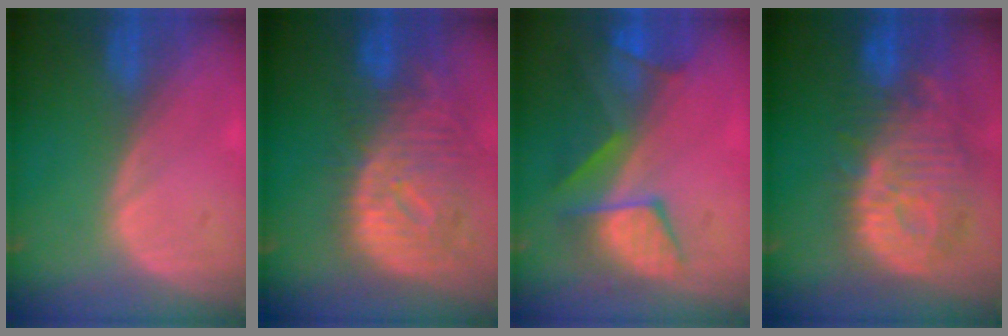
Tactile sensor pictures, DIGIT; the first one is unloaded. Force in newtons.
{"total": 12.2, "press": 10.5, "slide": 6.2}
{"total": 9.3, "press": 8.4, "slide": 4.0}
{"total": 12.8, "press": 11.4, "slide": 5.9}